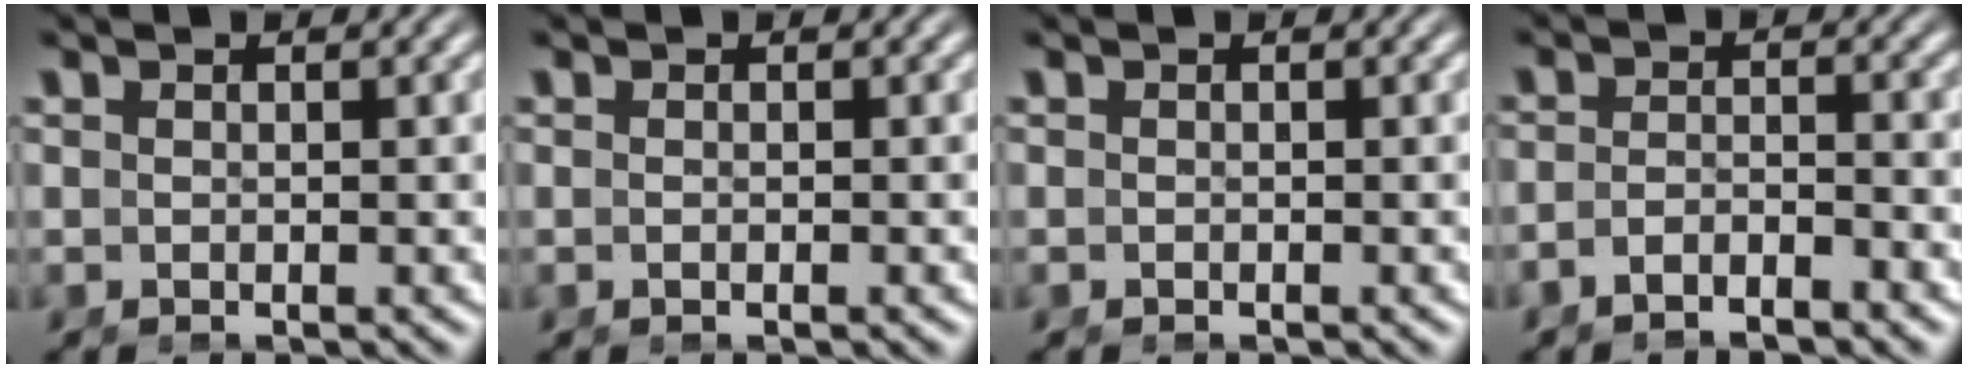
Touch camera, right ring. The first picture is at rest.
{"total": 0.5, "force": [-0.3, -0.2, 0.3], "torque": [-0.005, 0.002, -0.008]}
{"total": 0.0}
{"total": 2.7, "force": [-2.5, 0.4, 1.0], "torque": [-0.017, -0.007, -0.042]}